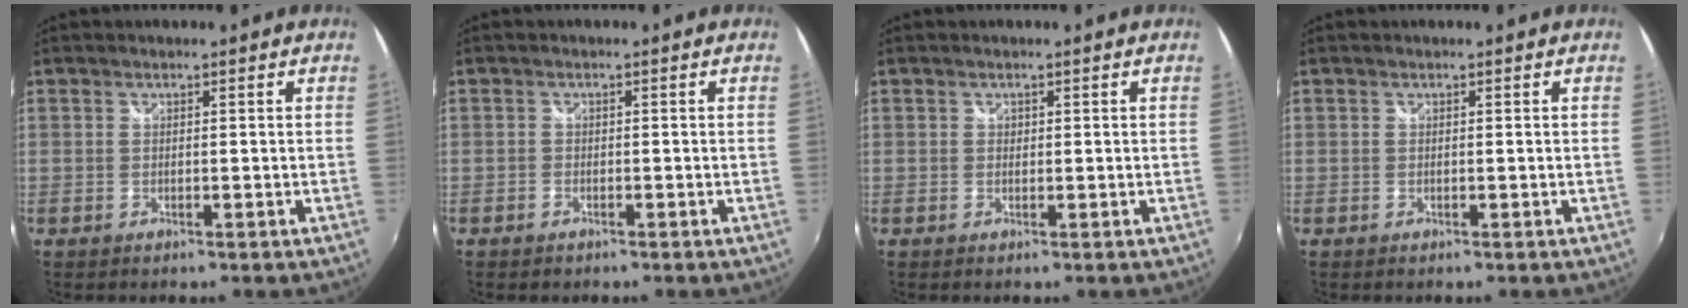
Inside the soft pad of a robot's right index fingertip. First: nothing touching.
{"total": 1.3, "force": [-0.9, 0.9, 0.3], "torque": [-0.009, -0.001, -0.017]}
{"total": 0.5, "force": [0.1, 0.5, 0.0], "torque": [0.001, 0.000, 0.000]}
{"total": 0.0}